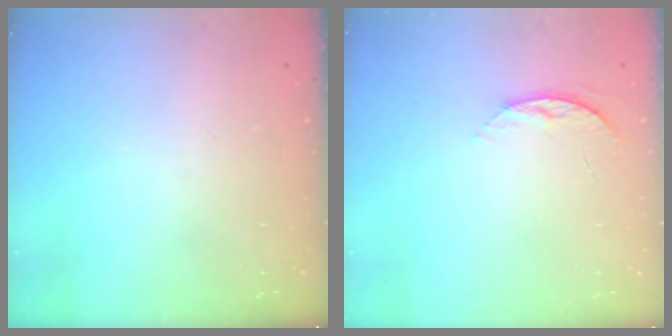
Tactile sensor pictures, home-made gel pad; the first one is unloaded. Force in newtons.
{"total": 5.8, "press": 5.8, "slide": 0.6}